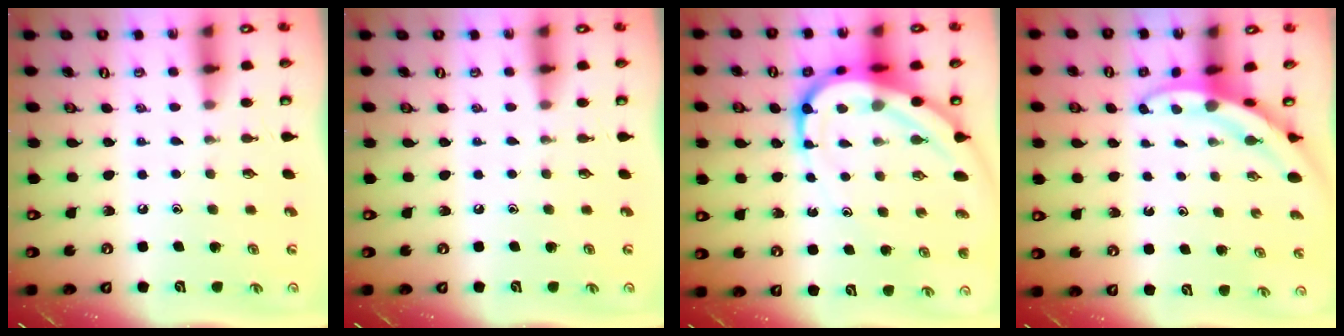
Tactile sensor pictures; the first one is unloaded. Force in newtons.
{"total": 0.0}
{"total": 14.4, "press": 14.3, "slide": 1.5}
{"total": 3.3, "press": 3.3, "slide": 0.2}